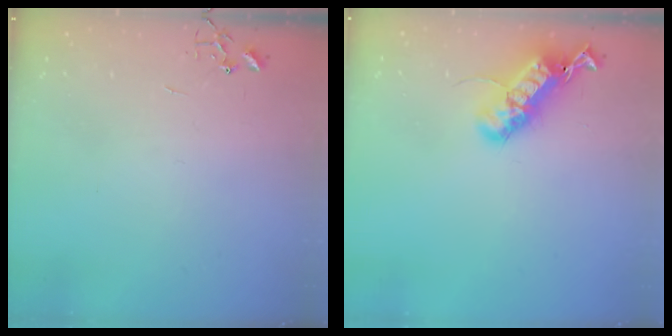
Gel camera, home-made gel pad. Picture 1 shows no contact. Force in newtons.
{"total": 19.9, "press": 19.9, "slide": 0.3}